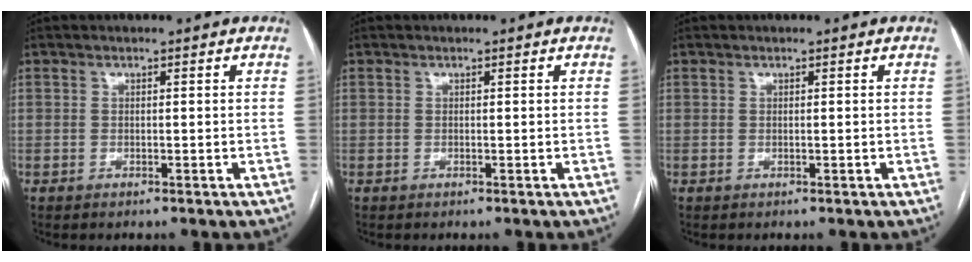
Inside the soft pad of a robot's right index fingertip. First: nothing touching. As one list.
[{"total": 0.0}, {"total": 0.0}]